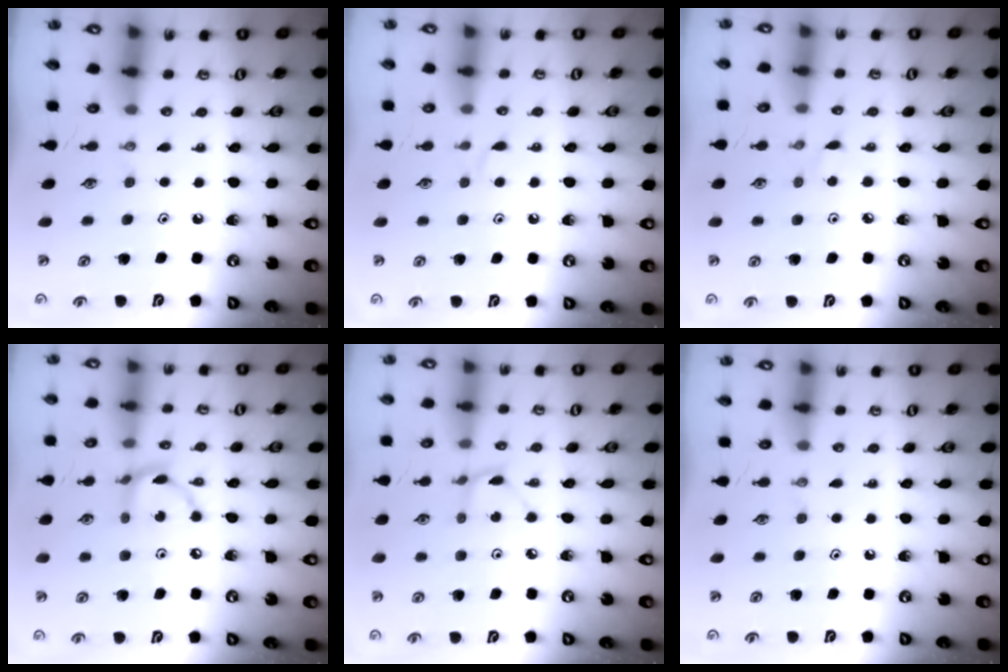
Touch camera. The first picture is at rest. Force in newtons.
{"total": 3.1, "press": 3.1, "slide": 0.5}
{"total": 2.7, "press": 2.7, "slide": 0.3}
{"total": 8.5, "press": 8.4, "slide": 0.4}
{"total": 2.1, "press": 2.0, "slide": 0.2}
{"total": 0.0}